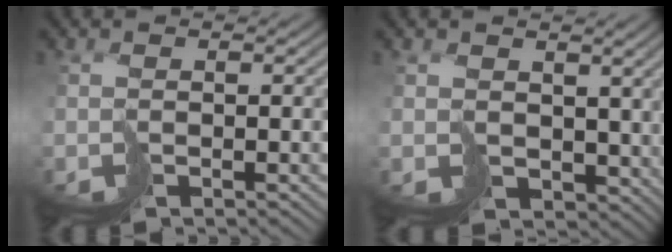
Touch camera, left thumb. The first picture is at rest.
{"total": 5.0, "force": [1.2, 4.0, 2.8], "torque": [-0.076, -0.017, 0.024]}